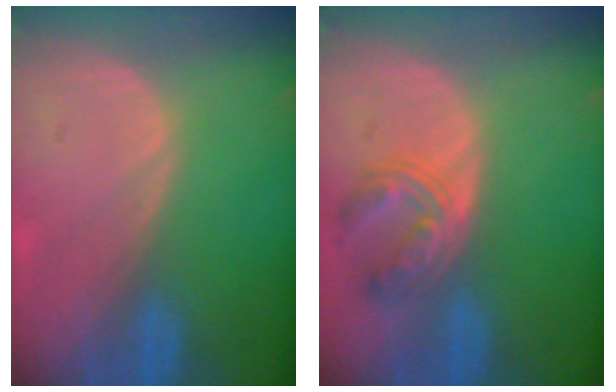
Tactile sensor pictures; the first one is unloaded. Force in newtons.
{"total": 5.5, "press": 5.5, "slide": 0.5}